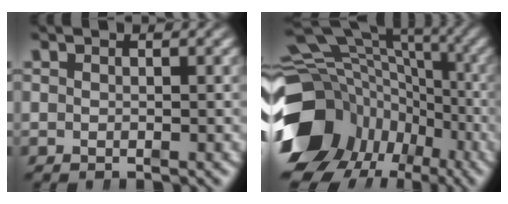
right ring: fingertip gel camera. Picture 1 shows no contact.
{"total": 15.6, "force": [-3.6, 12.3, 8.9], "torque": [-0.144, -0.047, -0.047]}